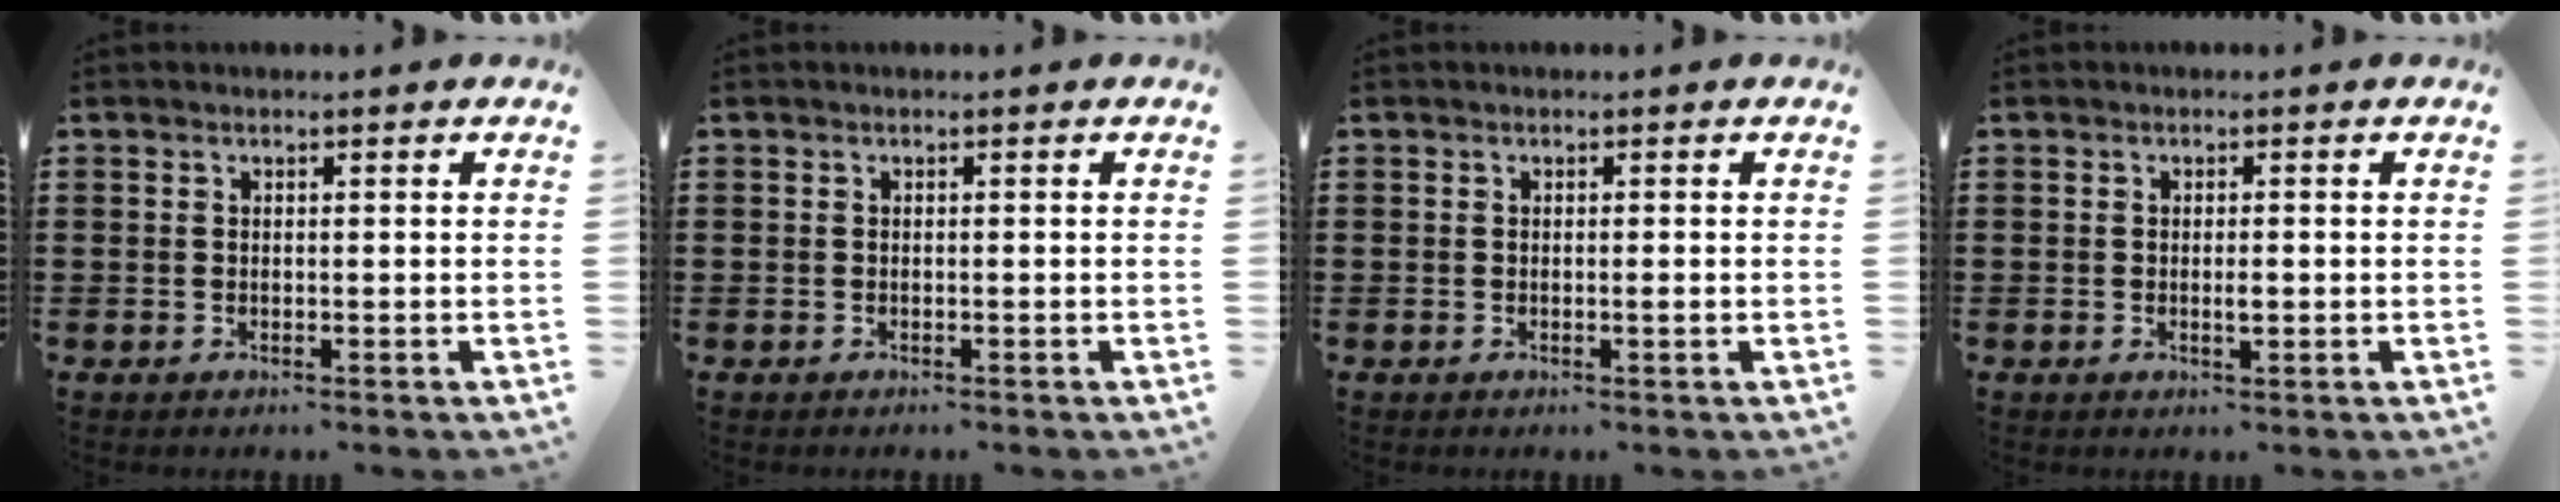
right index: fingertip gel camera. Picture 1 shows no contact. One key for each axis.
{"total": 0.0}
{"total": 0.8, "fx": -0.1, "fy": 0.0, "fz": 0.8, "tx": -0.013, "ty": -0.004, "tz": -0.002}
{"total": 1.6, "fx": -0.2, "fy": 0.4, "fz": 1.5, "tx": -0.027, "ty": -0.001, "tz": -0.003}